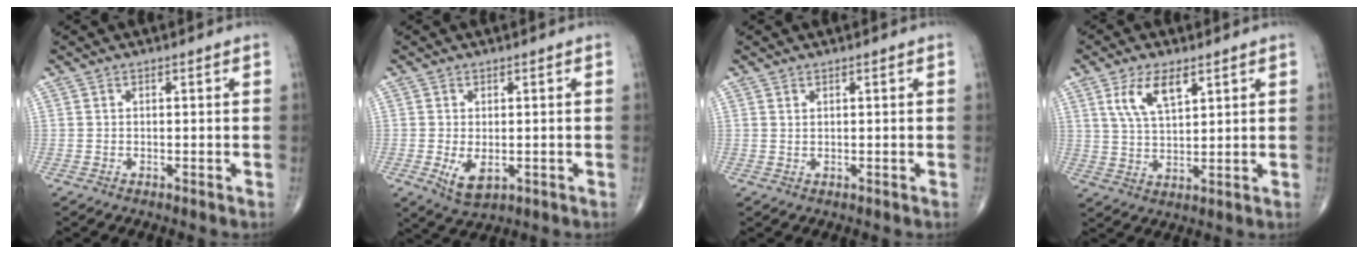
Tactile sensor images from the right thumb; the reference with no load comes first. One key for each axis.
{"total": 4.8, "fx": -1.0, "fy": 2.6, "fz": 3.9, "tx": -0.065, "ty": -0.011, "tz": -0.008}
{"total": 0.6, "fx": 0.5, "fy": 0.1, "fz": 0.3, "tx": -0.005, "ty": -0.005, "tz": 0.010}
{"total": 7.8, "fx": 3.9, "fy": 3.4, "fz": 5.9, "tx": -0.103, "ty": -0.017, "tz": 0.080}